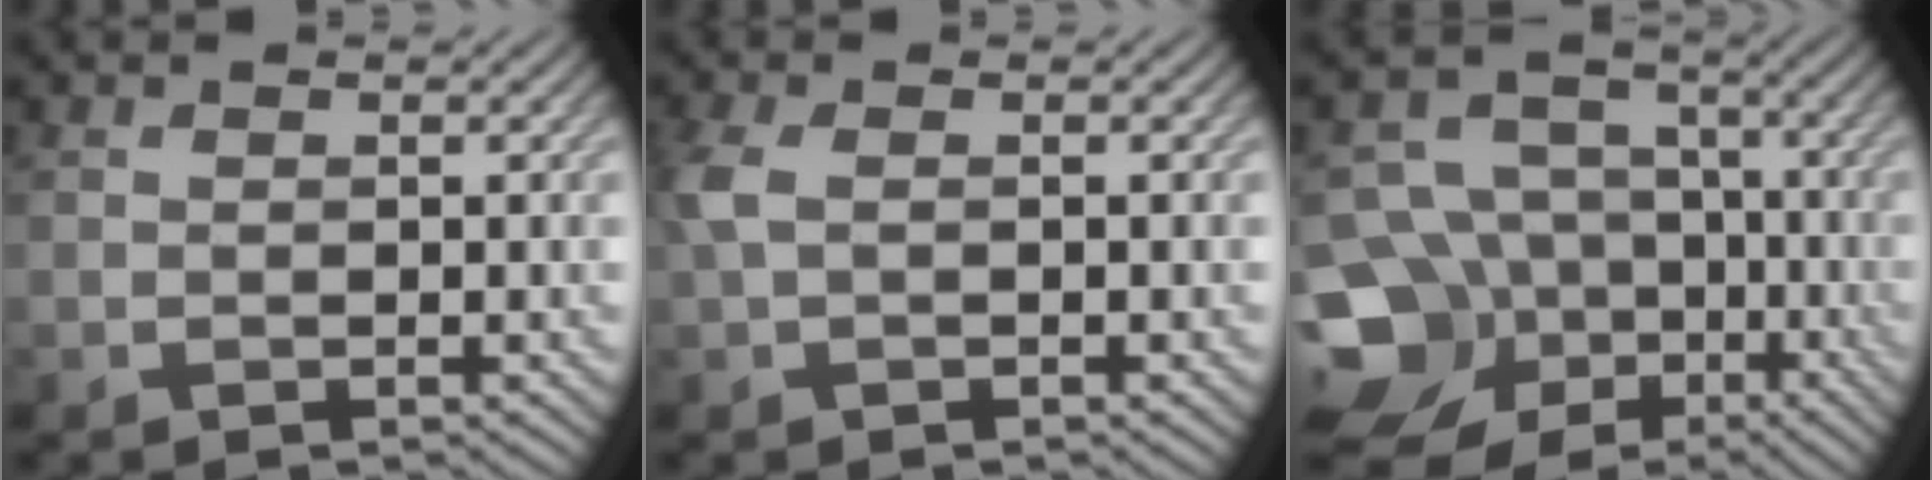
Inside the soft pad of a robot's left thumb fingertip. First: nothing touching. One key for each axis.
{"total": 2.1, "fx": 0.2, "fy": 0.8, "fz": 1.9, "tx": -0.055, "ty": 0.006, "tz": -0.001}
{"total": 17.5, "fx": -7.8, "fy": 14.3, "fz": 6.3, "tx": -0.194, "ty": -0.033, "tz": -0.128}